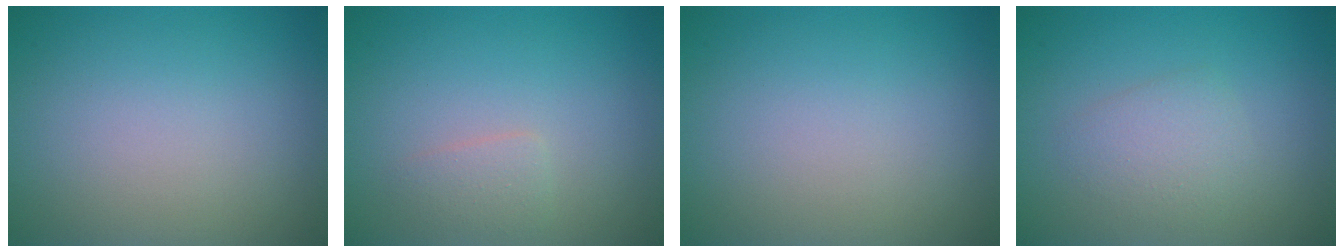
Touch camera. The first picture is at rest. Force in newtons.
{"total": 1.2, "press": 1.2, "slide": 0.1}
{"total": 0.0}
{"total": 2.1, "press": 2.1, "slide": 0.2}